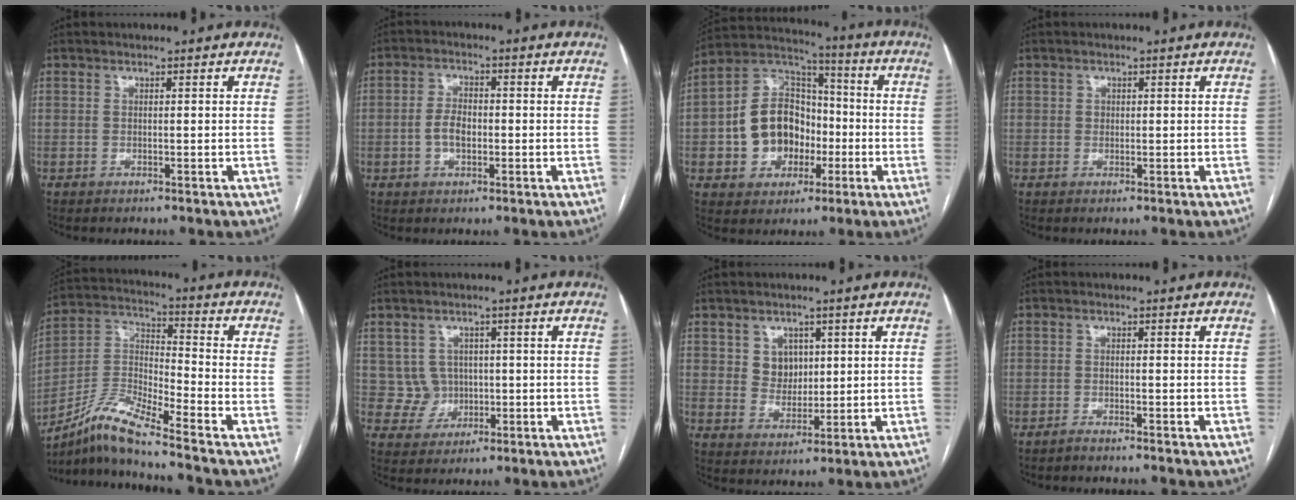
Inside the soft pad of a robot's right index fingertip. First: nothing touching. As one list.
[{"total": 4.1, "force": [-0.8, 2.4, 3.2], "torque": [-0.066, 0.009, -0.015]}, {"total": 12.9, "force": [-2.3, 10.0, 7.8], "torque": [-0.157, 0.039, -0.031]}, {"total": 0.8, "force": [0.1, 0.7, 0.3], "torque": [-0.003, 0.001, 0.002]}, {"total": 10.5, "force": [-8.7, -0.1, 5.9], "torque": [-0.131, 0.005, -0.165]}, {"total": 4.1, "force": [0.2, 4.1, 0.1], "torque": [0.006, 0.012, 0.011]}, {"total": 4.4, "force": [1.6, 3.7, 1.7], "torque": [-0.027, 0.005, 0.033]}, {"total": 2.9, "force": [-2.7, 0.1, 1.0], "torque": [-0.015, -0.001, -0.035]}]